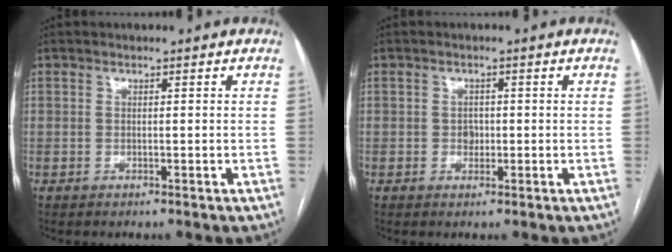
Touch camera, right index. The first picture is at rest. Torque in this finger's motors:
{"motor_torque": [0.25, 0.07, -0.01, 0.02]}